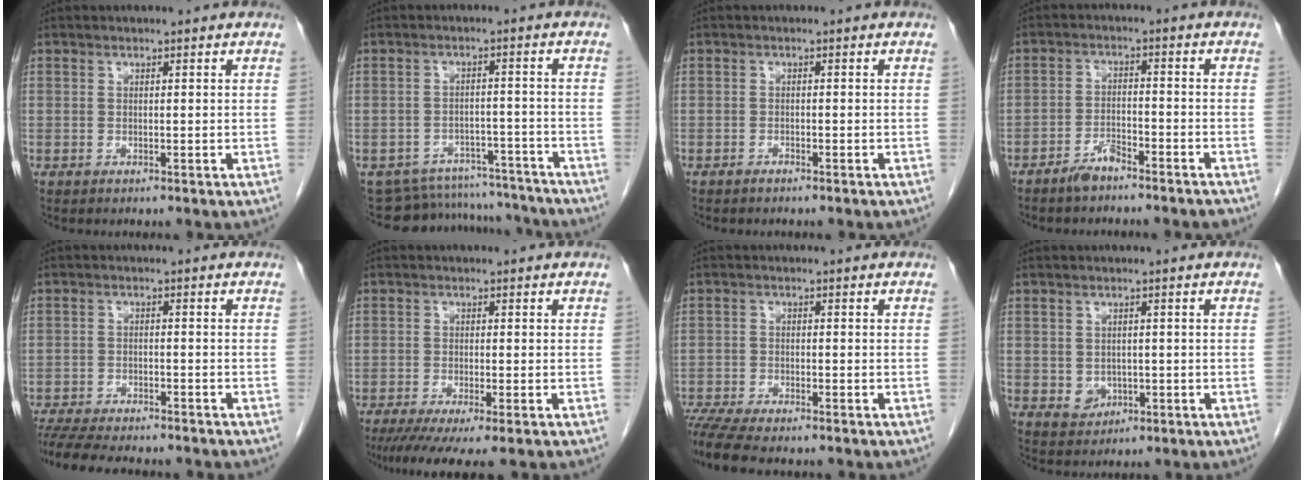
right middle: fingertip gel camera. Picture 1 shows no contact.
{"total": 12.6, "force": [-12.1, 3.2, 0.4], "torque": [-0.009, 0.027, -0.154]}
{"total": 1.0, "force": [-0.9, 0.2, 0.3], "torque": [-0.012, -0.001, -0.014]}
{"total": 4.3, "force": [-3.8, 1.0, 1.7], "torque": [-0.035, 0.004, -0.066]}
{"total": 13.6, "force": [-12.0, 2.4, 6.0], "torque": [-0.105, -0.016, -0.172]}
{"total": 7.8, "force": [-5.8, 0.5, 5.2], "torque": [-0.075, -0.019, -0.094]}
{"total": 8.4, "force": [-7.3, 0.9, 4.0], "torque": [-0.064, -0.014, -0.120]}
{"total": 2.7, "force": [-0.5, 2.3, 1.2], "torque": [-0.018, 0.001, 0.002]}